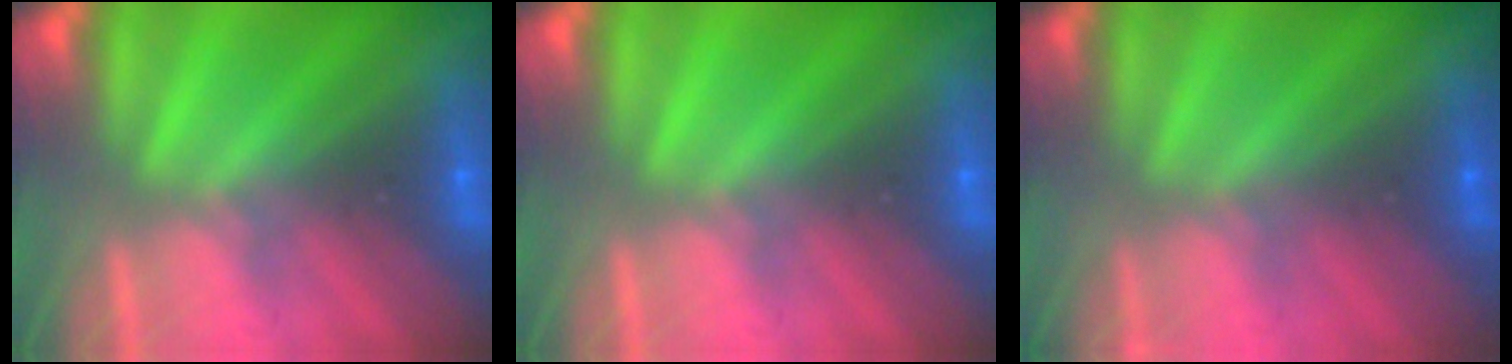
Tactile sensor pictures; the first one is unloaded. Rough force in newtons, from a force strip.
{"total": 0.0}
{"total": 2.4}